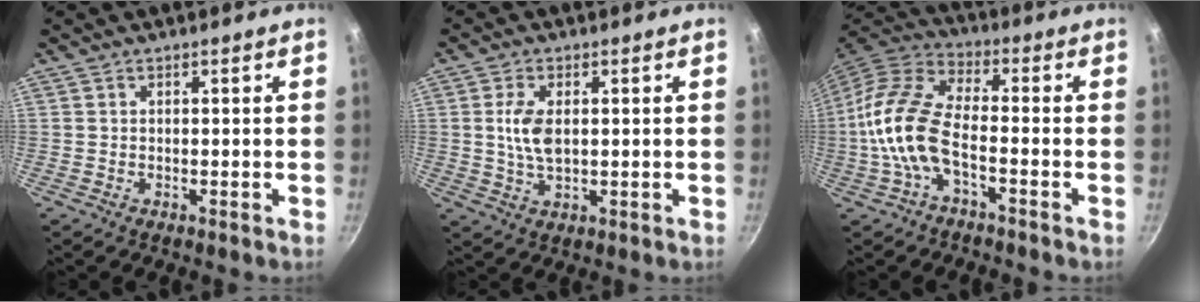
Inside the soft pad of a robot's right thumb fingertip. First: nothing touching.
{"total": 6.1, "force": [0.8, 3.2, 5.1], "torque": [-0.103, -0.003, 0.016]}
{"total": 13.0, "force": [-3.5, 5.9, 11.0], "torque": [-0.227, 0.036, -0.085]}